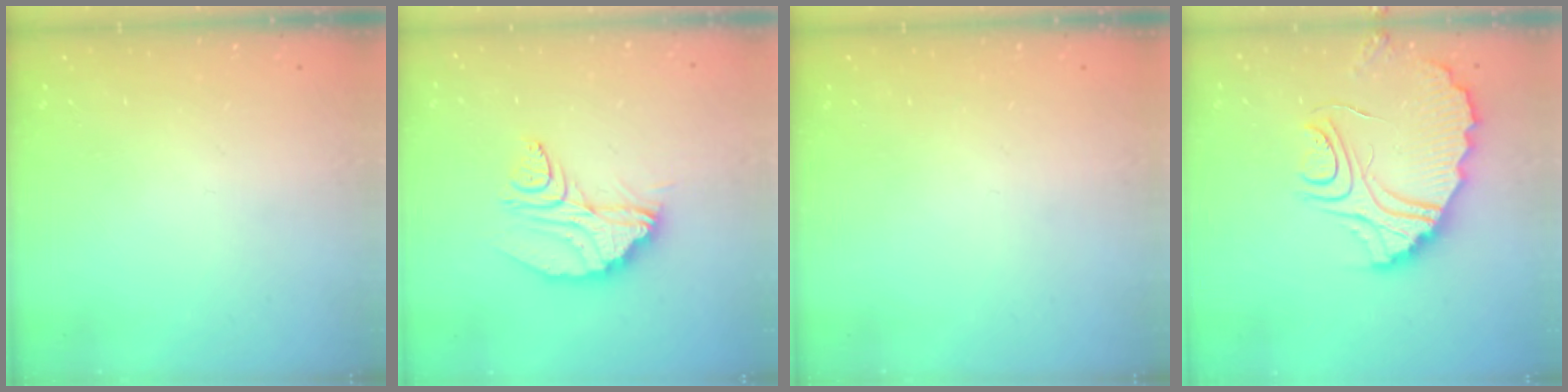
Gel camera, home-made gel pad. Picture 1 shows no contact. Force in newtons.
{"total": 12.7, "press": 12.6, "slide": 0.9}
{"total": 0.0}
{"total": 11.0, "press": 11.0, "slide": 1.0}